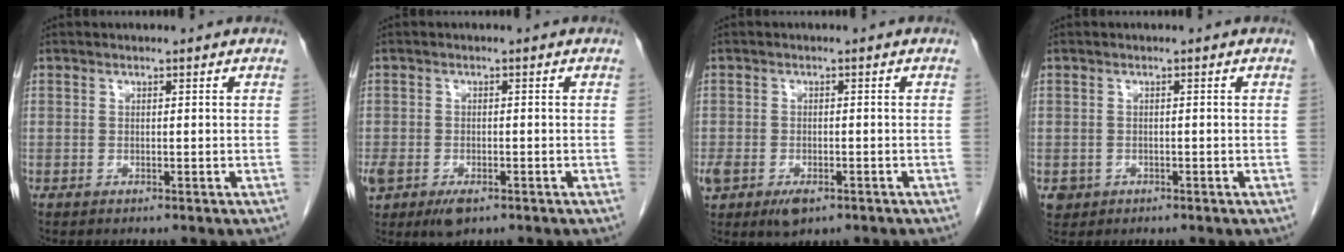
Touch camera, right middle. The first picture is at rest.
{"total": 7.0, "force": [-3.7, 4.2, 4.2], "torque": [-0.098, -0.008, -0.058]}
{"total": 6.5, "force": [-3.7, 3.8, 3.8], "torque": [-0.083, -0.006, -0.055]}
{"total": 1.7, "force": [-0.7, 1.5, 0.2], "torque": [-0.005, 0.005, -0.007]}